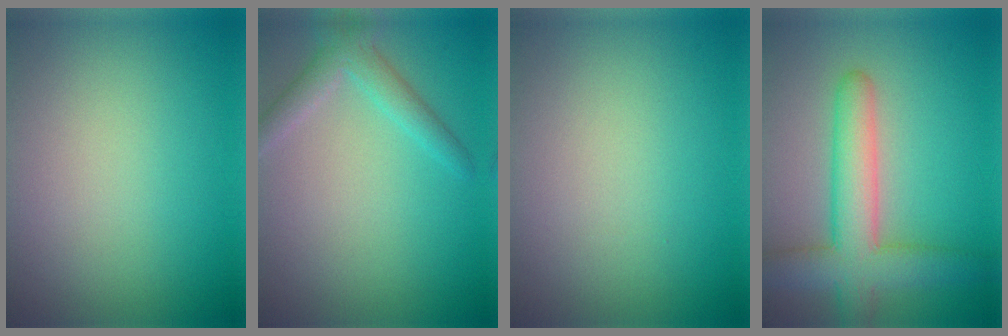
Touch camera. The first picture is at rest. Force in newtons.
{"total": 2.6, "press": 2.6, "slide": 0.1}
{"total": 0.0}
{"total": 6.3, "press": 6.3, "slide": 0.4}